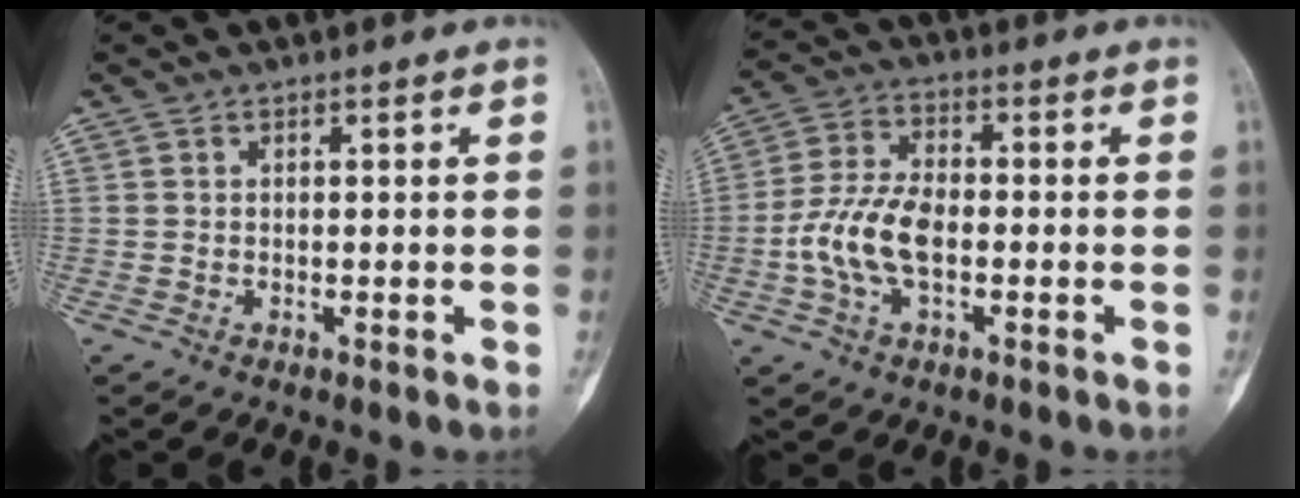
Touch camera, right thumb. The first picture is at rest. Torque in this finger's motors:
{"motor_torque": [1.48, 1.20, 0.61, -0.56, 0.15]}